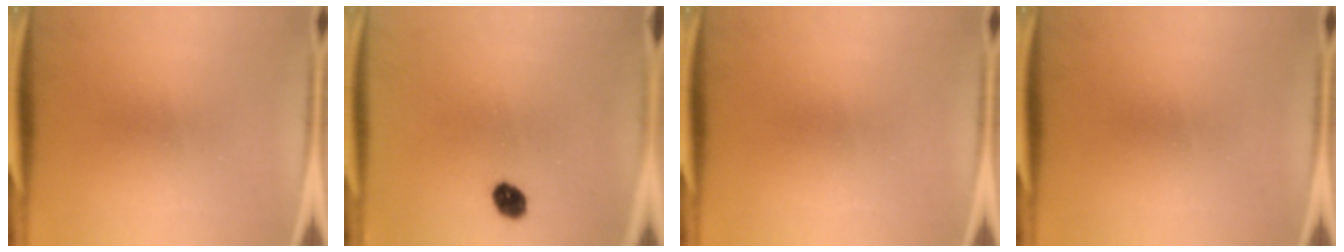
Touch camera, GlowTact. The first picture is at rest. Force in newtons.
{"total": 4.0}
{"total": 0.0}
{"total": 0.0}